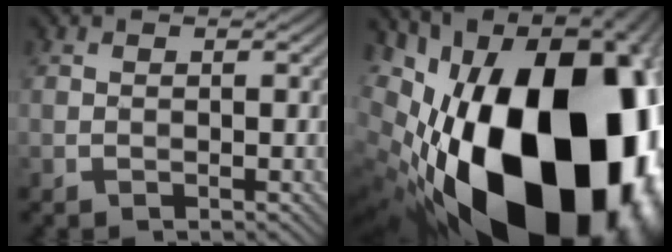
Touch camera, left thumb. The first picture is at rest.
{"total": 25.4, "force": [-4.2, 16.0, 19.3], "torque": [-0.342, -0.087, -0.033]}